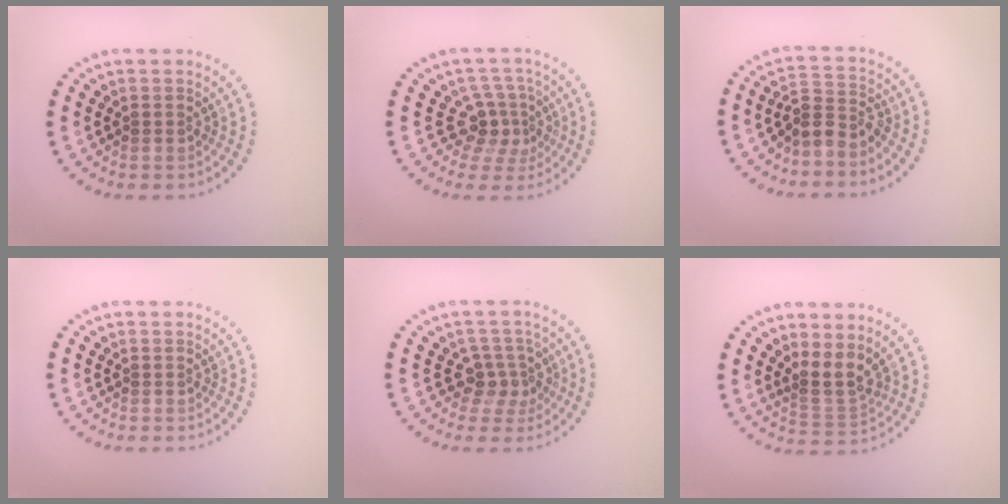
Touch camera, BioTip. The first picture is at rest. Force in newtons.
{"total": 3.1, "press": 2.4, "slide": 2.0}
{"total": 2.7, "press": 2.2, "slide": 1.7}
{"total": 0.0}
{"total": 2.7, "press": 2.0, "slide": 1.9}
{"total": 2.8, "press": 2.1, "slide": 1.9}